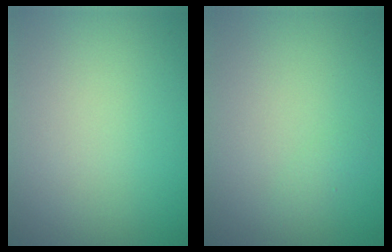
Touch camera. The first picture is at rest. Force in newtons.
{"total": 0.5, "press": 0.5, "slide": 0.0}